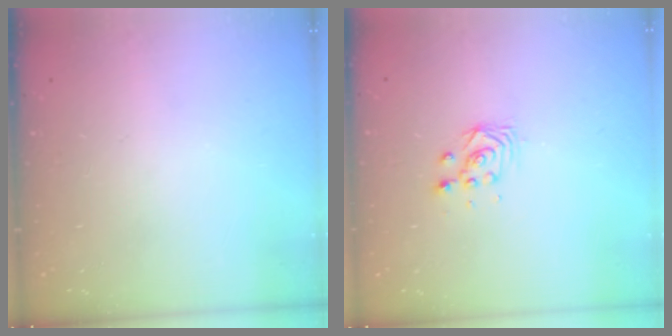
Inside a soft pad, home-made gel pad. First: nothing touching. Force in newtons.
{"total": 3.0, "press": 2.9, "slide": 0.3}